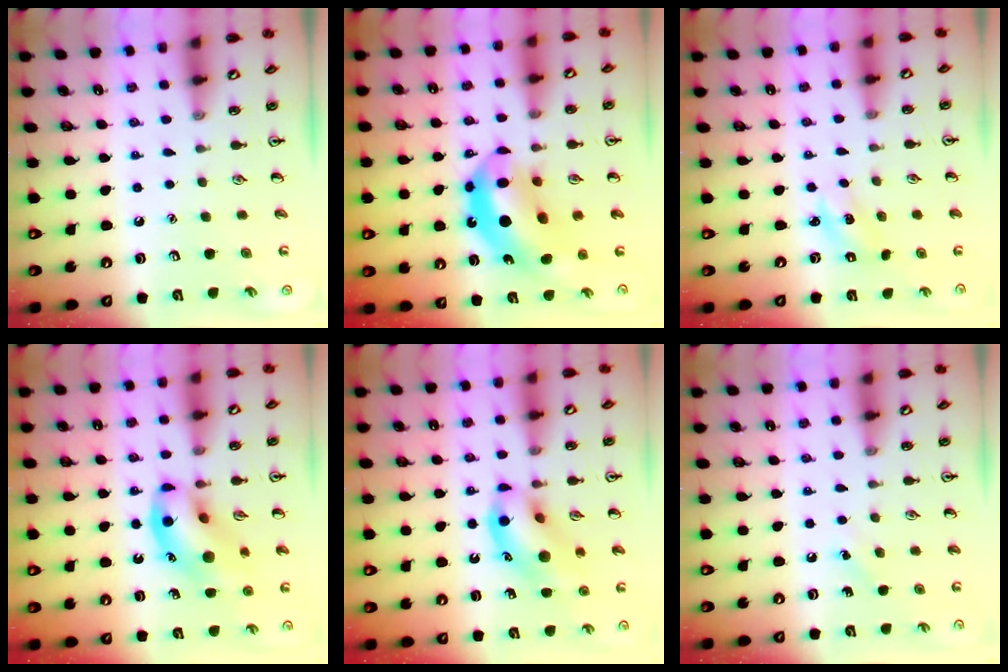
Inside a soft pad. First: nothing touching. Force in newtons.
{"total": 14.0, "press": 13.3, "slide": 4.5}
{"total": 2.3, "press": 2.2, "slide": 0.4}
{"total": 15.2, "press": 14.9, "slide": 2.7}
{"total": 12.8, "press": 12.6, "slide": 2.4}
{"total": 3.7, "press": 3.5, "slide": 1.3}